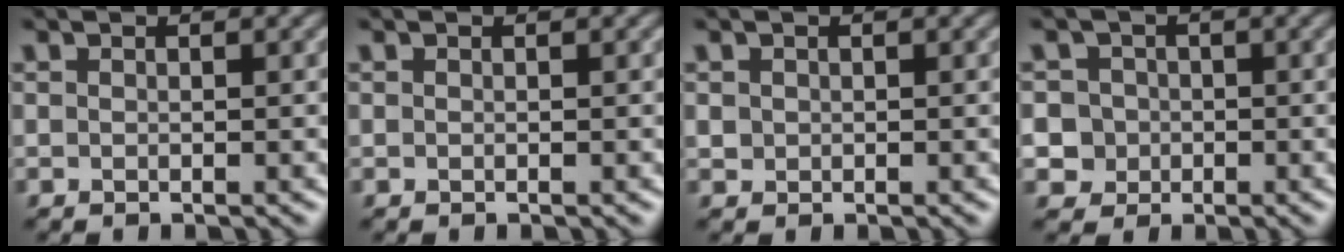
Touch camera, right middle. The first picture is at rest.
{"total": 0.0}
{"total": 0.9, "force": [0.1, 0.9, 0.2], "torque": [0.001, -0.004, 0.002]}
{"total": 6.8, "force": [-1.4, 6.4, 1.7], "torque": [-0.036, 0.006, -0.051]}